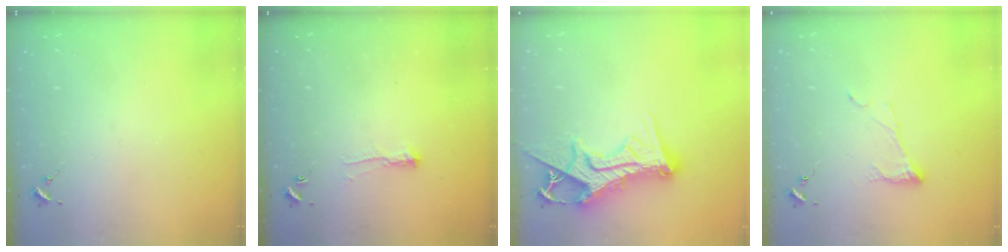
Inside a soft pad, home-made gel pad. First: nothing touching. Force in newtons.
{"total": 3.9, "press": 3.8, "slide": 0.6}
{"total": 17.6, "press": 17.5, "slide": 1.6}
{"total": 6.8, "press": 6.8, "slide": 0.1}